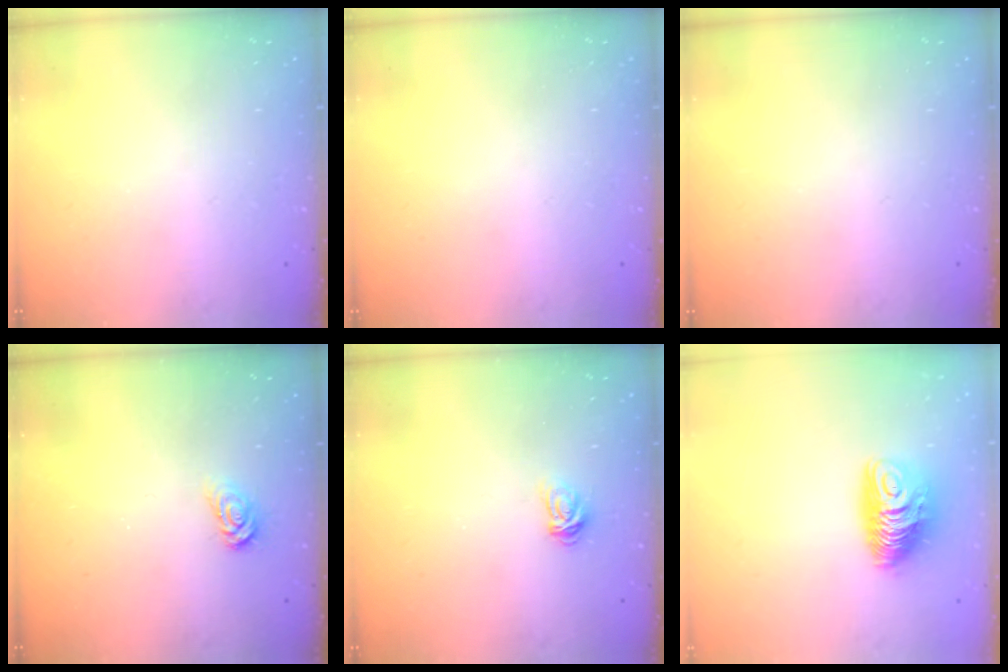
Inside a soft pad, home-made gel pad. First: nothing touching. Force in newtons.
{"total": 0.0}
{"total": 0.0}
{"total": 3.1, "press": 3.1, "slide": 0.4}
{"total": 5.2, "press": 5.2, "slide": 0.6}
{"total": 10.1, "press": 10.1, "slide": 0.5}